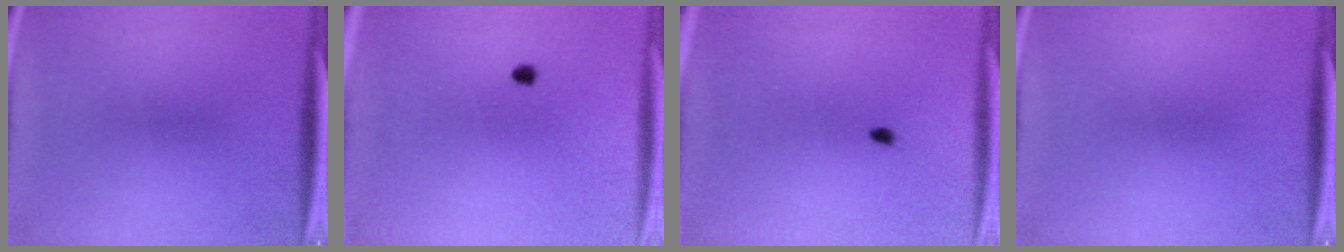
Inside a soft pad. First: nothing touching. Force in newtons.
{"total": 0.9}
{"total": 1.4}
{"total": 0.0}